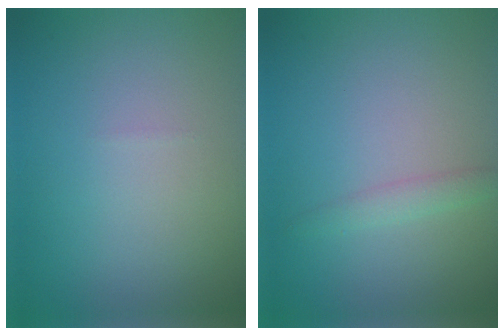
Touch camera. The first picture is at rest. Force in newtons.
{"total": 1.3, "press": 1.3, "slide": 0.0}